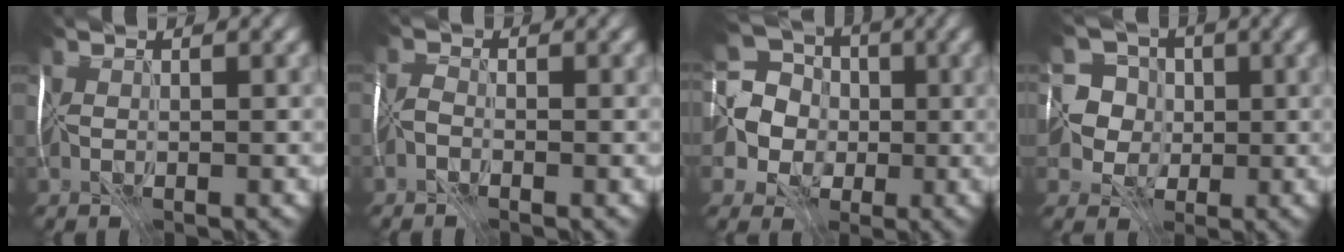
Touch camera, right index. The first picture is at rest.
{"total": 0.9, "force": [-0.7, -0.4, -0.3], "torque": [0.005, 0.008, -0.018]}
{"total": 7.1, "force": [-0.1, 6.6, 2.5], "torque": [-0.061, 0.006, -0.031]}
{"total": 5.8, "force": [0.0, 5.7, 1.1], "torque": [-0.016, 0.029, -0.029]}